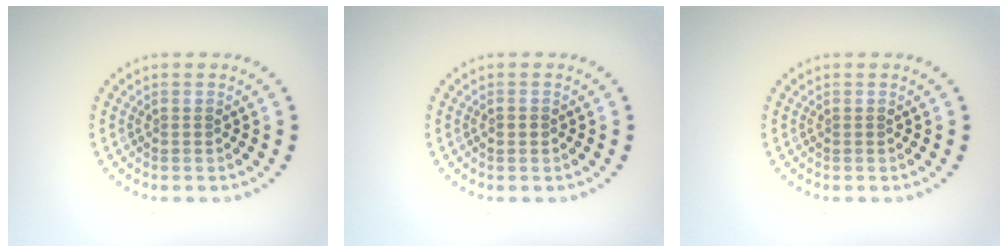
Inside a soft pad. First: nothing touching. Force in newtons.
{"total": 1.0, "press": 1.0, "slide": 0.1}
{"total": 0.0}